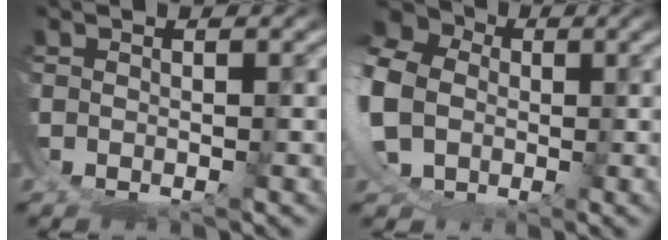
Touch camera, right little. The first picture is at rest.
{"total": 9.0, "force": [3.3, 7.6, 3.4], "torque": [-0.083, 0.009, 0.036]}